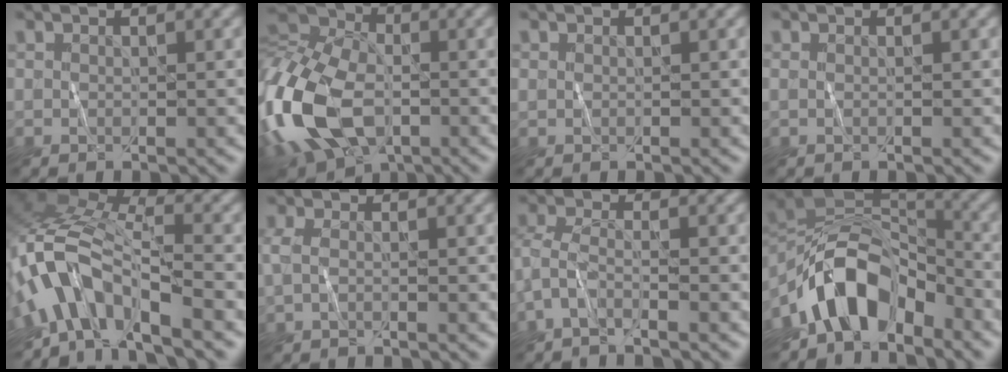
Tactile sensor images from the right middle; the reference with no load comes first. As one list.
[{"total": 15.4, "force": [-5.3, 9.3, 11.0], "torque": [-0.264, -0.012, -0.117]}, {"total": 0.0}, {"total": 0.0}, {"total": 7.5, "force": [-4.7, 2.7, 5.3], "torque": [-0.084, 0.011, -0.100]}, {"total": 1.2, "force": [-0.3, 0.5, 1.1], "torque": [-0.030, 0.003, -0.011]}, {"total": 2.3, "force": [-1.6, 0.5, 1.7], "torque": [-0.045, 0.001, -0.044]}, {"total": 9.3, "force": [-5.7, 4.7, 5.6], "torque": [-0.079, 0.014, -0.112]}]